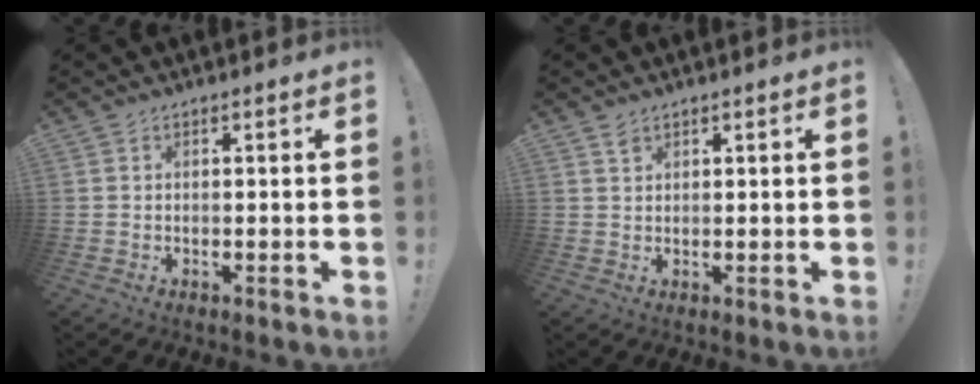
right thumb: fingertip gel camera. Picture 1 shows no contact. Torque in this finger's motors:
{"motor_torque": [-0.28, -0.17, -0.08, -0.18, 0.00]}